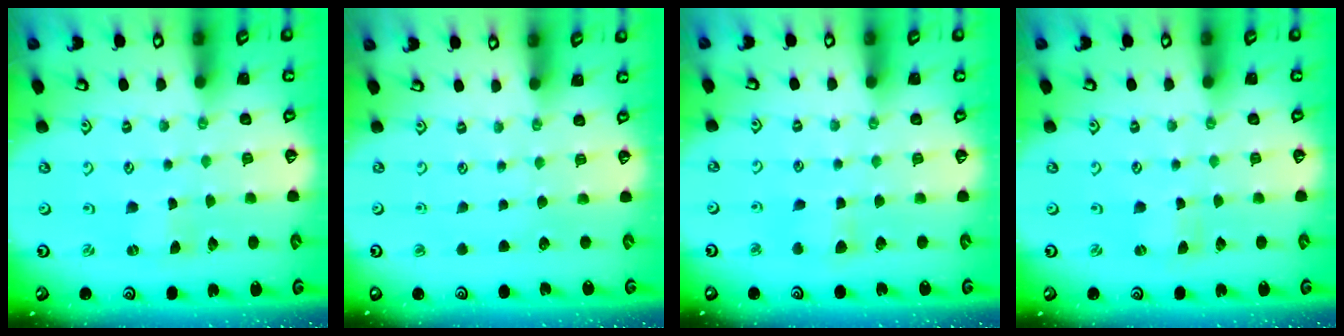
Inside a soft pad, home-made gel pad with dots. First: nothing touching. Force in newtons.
{"total": 0.0}
{"total": 6.3, "press": 6.3, "slide": 0.7}
{"total": 0.0}